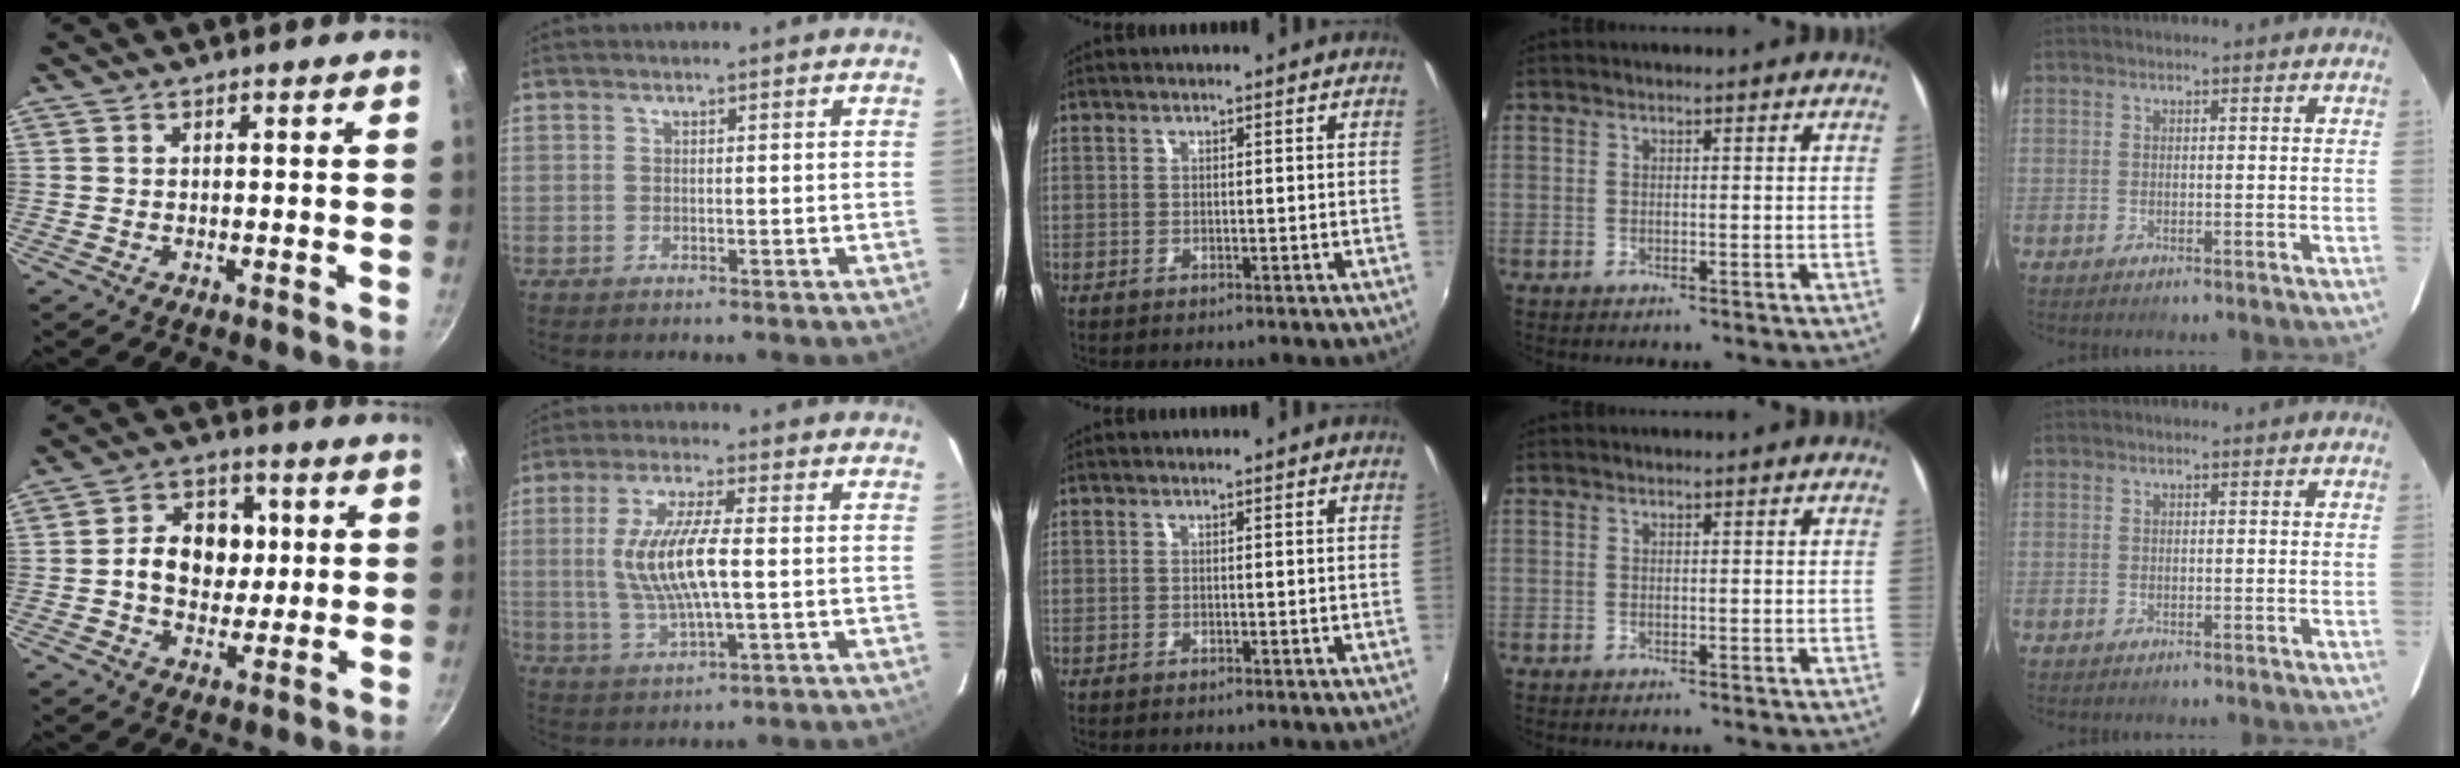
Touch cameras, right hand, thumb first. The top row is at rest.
{"thumb": {"total": 11.4, "force": [0.8, 8.9, 7.0], "torque": [-0.077, 0.009, 0.002]}, "index": {"total": 11.5, "force": [0.0, 2.9, 11.1], "torque": [-0.219, -0.004, 0.007]}}